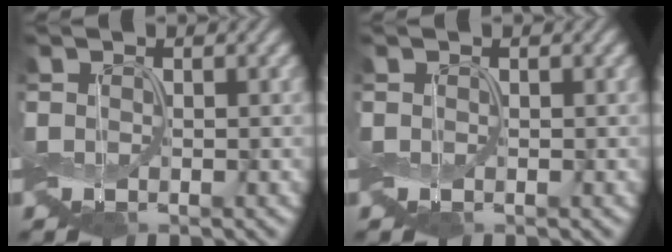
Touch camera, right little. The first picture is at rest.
{"total": 0.0}